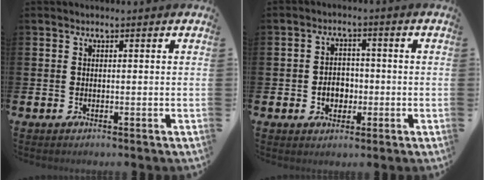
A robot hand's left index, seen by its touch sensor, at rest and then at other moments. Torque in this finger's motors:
{"motor_torque": [0.63, 0.12, 0.06, 0.08]}